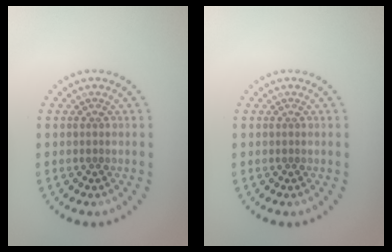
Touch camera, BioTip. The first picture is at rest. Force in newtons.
{"total": 0.0}